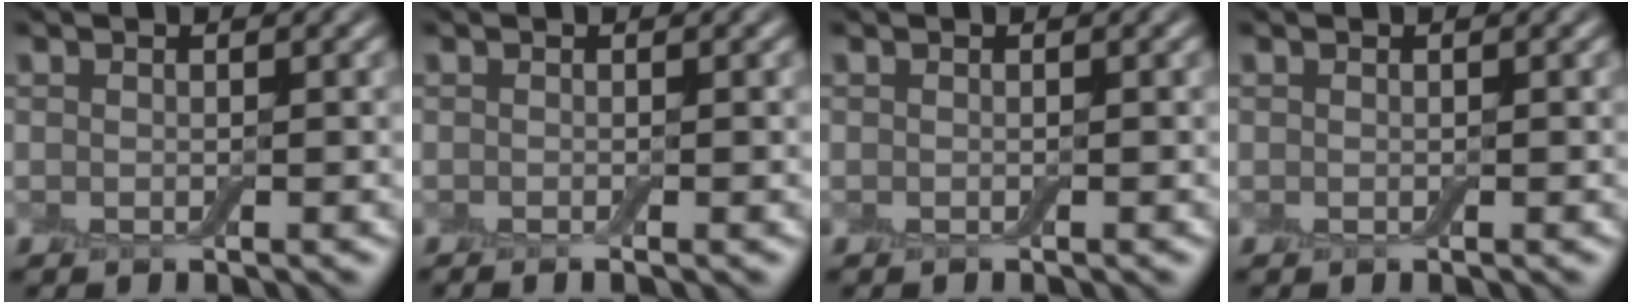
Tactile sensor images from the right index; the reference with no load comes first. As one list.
[{"total": 0.8, "force": [-0.4, 0.2, 0.7], "torque": [-0.009, -0.005, -0.009]}, {"total": 0.0}, {"total": 0.0}]